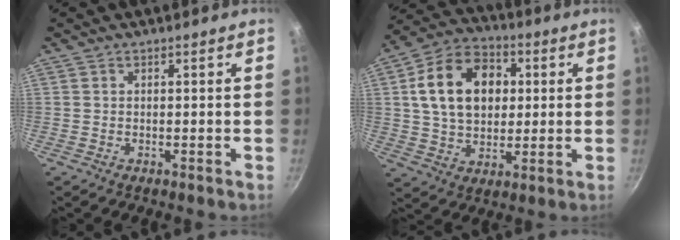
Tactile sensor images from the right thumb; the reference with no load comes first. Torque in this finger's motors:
{"motor_torque": [-0.50, 1.11, 0.69, 0.19, 0.30]}